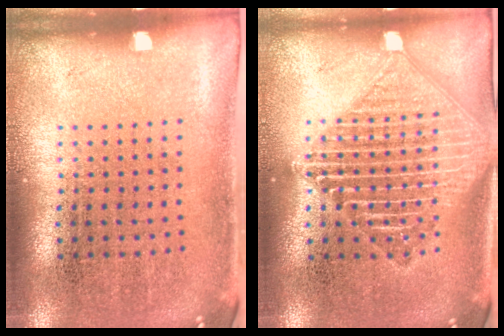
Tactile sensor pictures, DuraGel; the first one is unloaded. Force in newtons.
{"total": 2.6, "press": 2.6, "slide": 0.3}